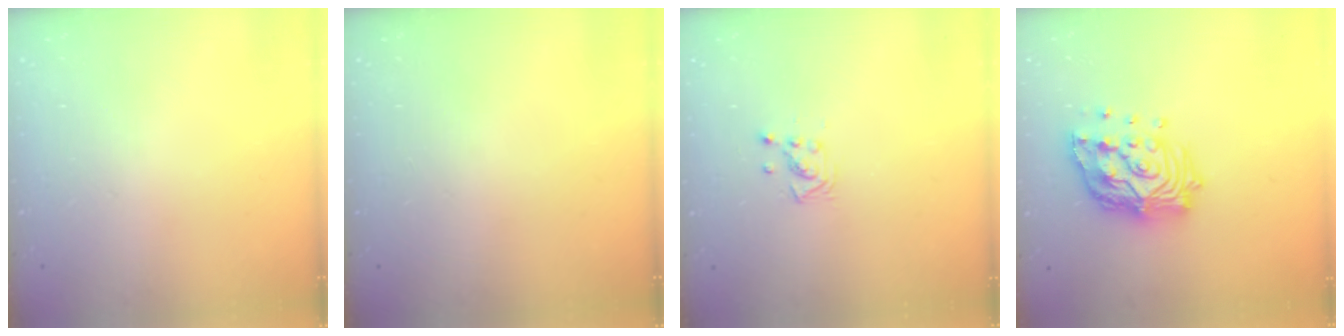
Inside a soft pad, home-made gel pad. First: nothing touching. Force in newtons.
{"total": 0.0}
{"total": 3.4, "press": 3.4, "slide": 0.3}
{"total": 17.0, "press": 16.8, "slide": 2.2}